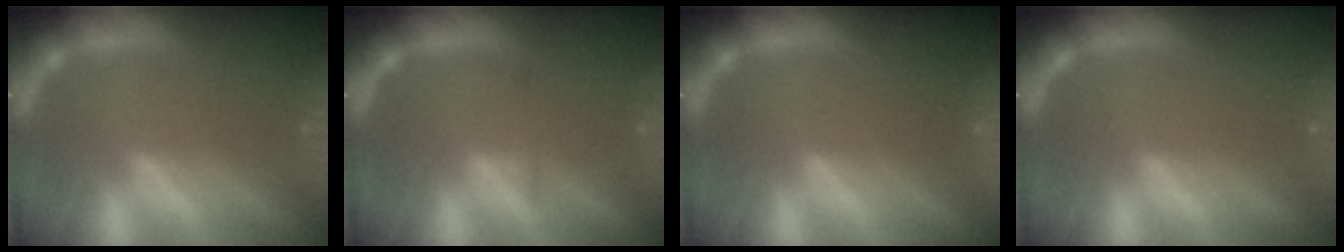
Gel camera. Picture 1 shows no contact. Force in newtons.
{"total": 0.9}
{"total": 8.0}
{"total": 0.0}